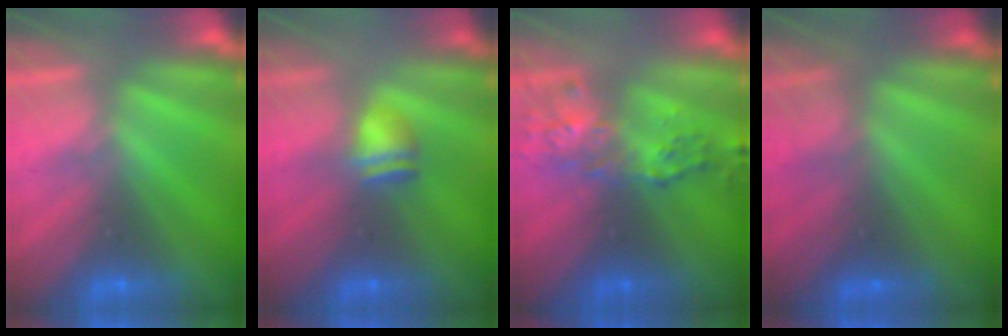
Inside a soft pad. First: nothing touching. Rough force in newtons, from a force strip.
{"total": 2.4}
{"total": 7.3}
{"total": 2.4}